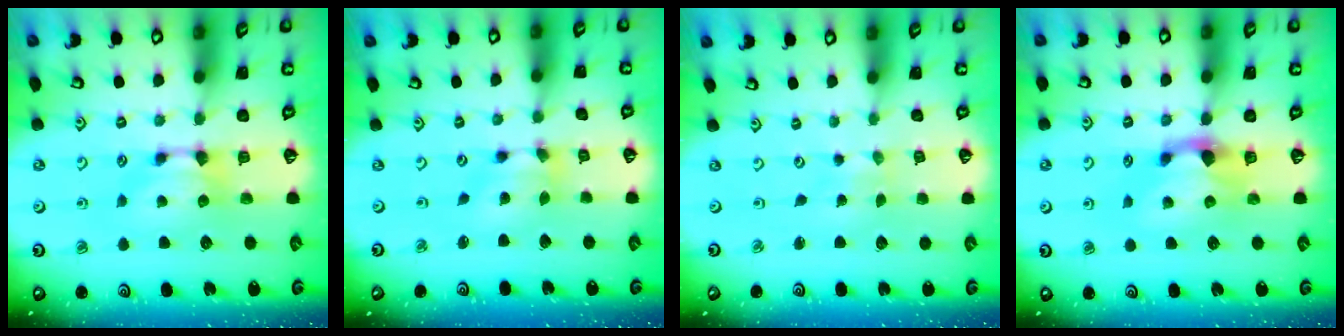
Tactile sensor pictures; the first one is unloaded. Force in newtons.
{"total": 4.2, "press": 3.9, "slide": 1.7}
{"total": 5.3, "press": 5.3, "slide": 0.2}
{"total": 2.0, "press": 1.5, "slide": 1.4}